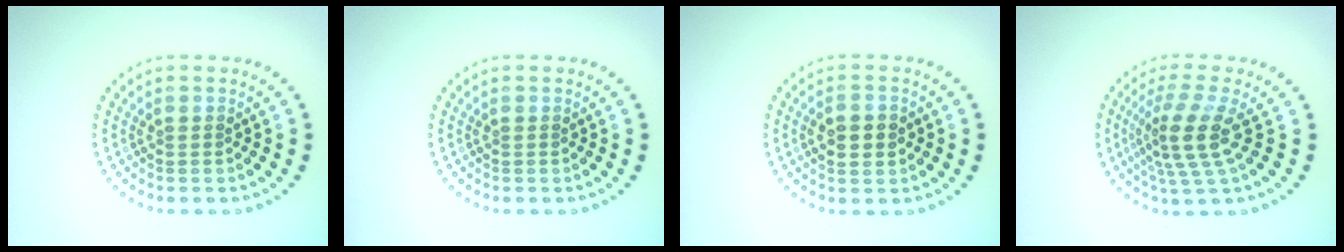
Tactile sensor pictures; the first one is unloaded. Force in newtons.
{"total": 0.0}
{"total": 3.2, "press": 3.2, "slide": 0.1}
{"total": 4.2, "press": 3.2, "slide": 2.8}